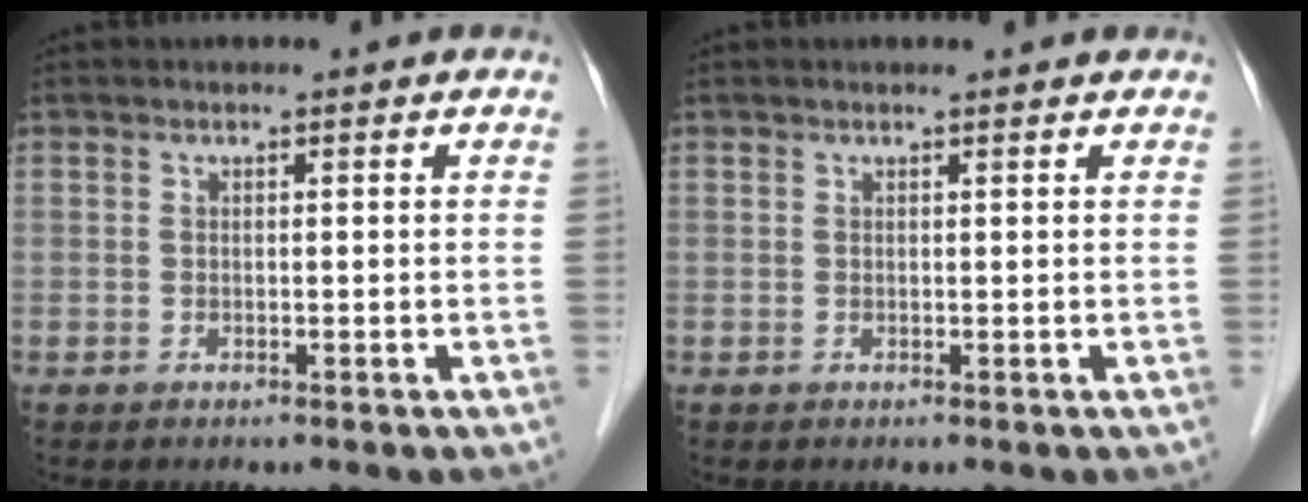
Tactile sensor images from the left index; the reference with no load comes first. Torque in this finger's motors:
{"motor_torque": [0.03, -0.06, 0.02, 0.01]}